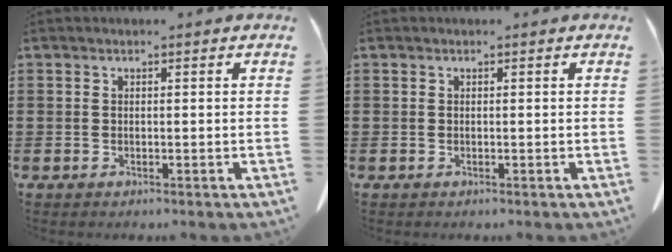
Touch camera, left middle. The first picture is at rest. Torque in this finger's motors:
{"motor_torque": [0.14, -0.18, 0.02, -0.01]}